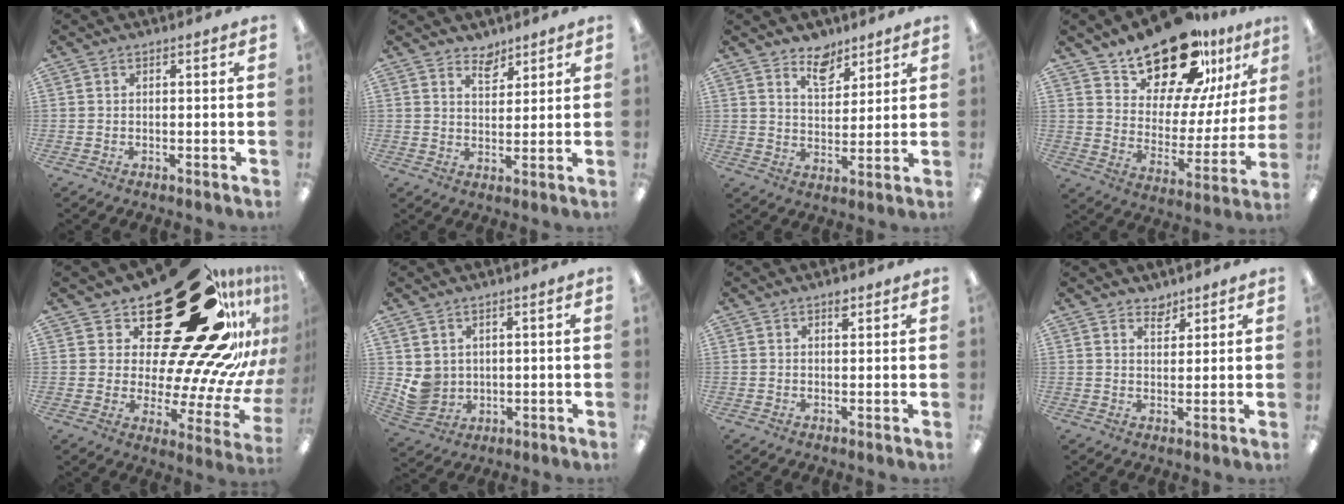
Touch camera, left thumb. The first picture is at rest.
{"total": 4.8, "force": [4.1, 2.3, 1.0], "torque": [-0.007, -0.026, 0.073]}
{"total": 7.7, "force": [5.9, 4.1, 2.6], "torque": [-0.023, -0.034, 0.104]}
{"total": 20.9, "force": [16.8, 8.8, 8.9], "torque": [-0.147, -0.120, 0.297]}
{"total": 35.8, "force": [21.6, 15.2, 24.2], "torque": [-0.280, -0.186, 0.410]}
{"total": 5.9, "force": [2.1, 5.4, 1.4], "torque": [-0.033, -0.010, 0.045]}
{"total": 2.2, "force": [1.5, 1.1, 1.2], "torque": [-0.009, -0.005, 0.023]}
{"total": 3.4, "force": [3.0, 1.4, 0.5], "torque": [0.001, -0.020, 0.055]}